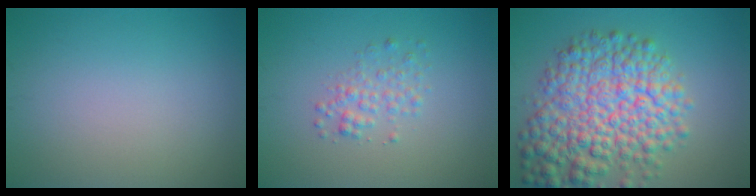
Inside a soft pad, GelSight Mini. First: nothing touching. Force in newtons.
{"total": 1.8, "press": 1.8, "slide": 0.1}
{"total": 9.7, "press": 9.7, "slide": 0.3}